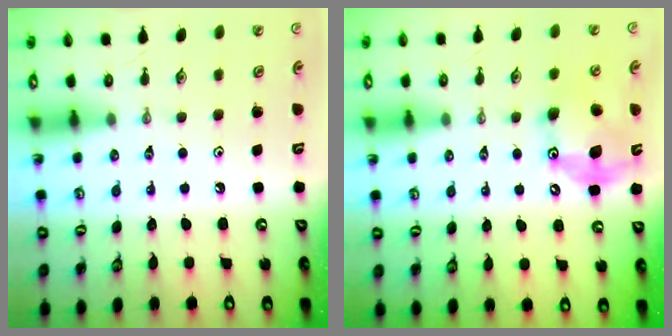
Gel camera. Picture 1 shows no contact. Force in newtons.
{"total": 13.7, "press": 13.7, "slide": 0.2}